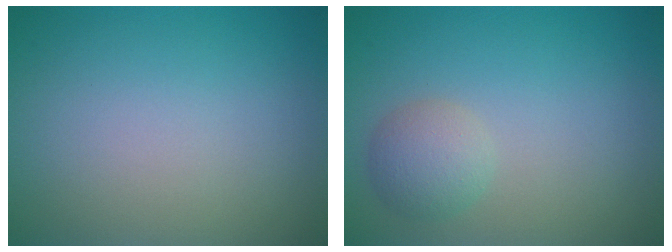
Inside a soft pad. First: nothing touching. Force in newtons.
{"total": 2.2, "press": 2.2, "slide": 0.1}